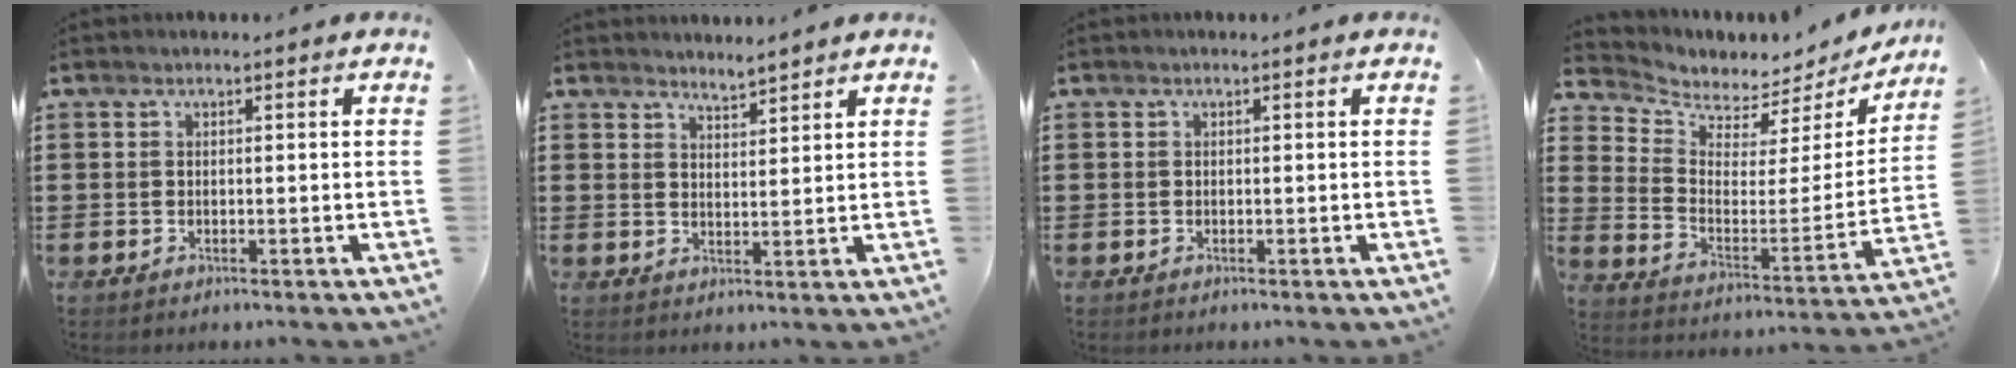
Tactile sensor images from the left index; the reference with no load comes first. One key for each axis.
{"total": 2.9, "fx": 2.9, "fy": -0.2, "fz": -0.1, "tx": -0.005, "ty": -0.007, "tz": 0.055}
{"total": 0.0}
{"total": 3.9, "fx": 3.7, "fy": 1.4, "fz": 0.0, "tx": -0.033, "ty": -0.042, "tz": 0.058}